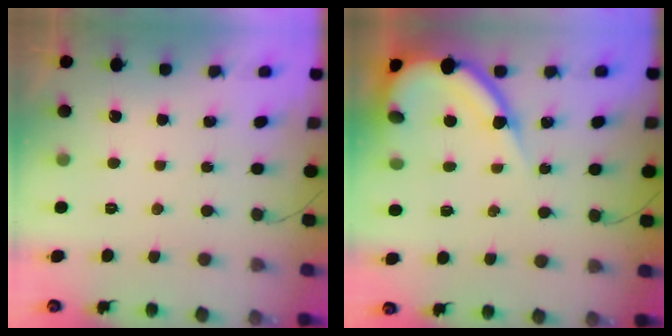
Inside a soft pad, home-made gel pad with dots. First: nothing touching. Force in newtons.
{"total": 10.3, "press": 10.2, "slide": 0.9}